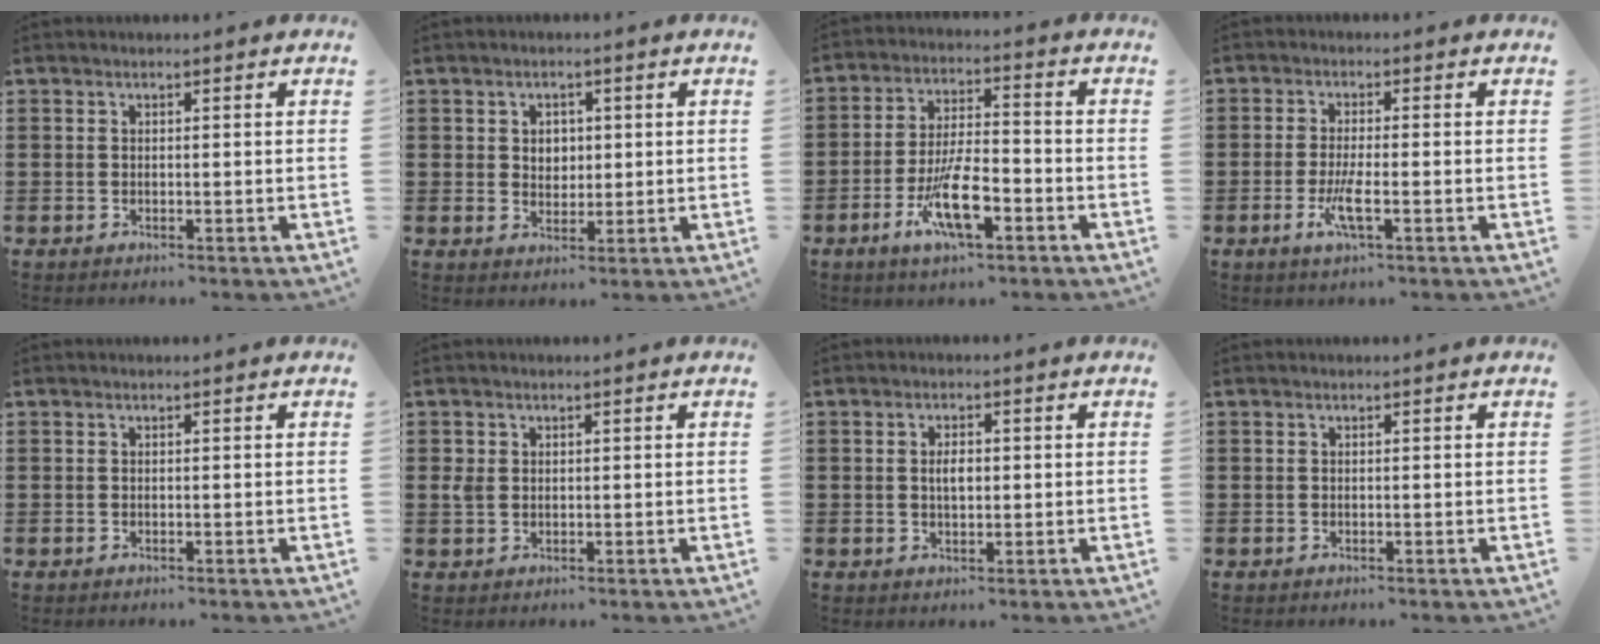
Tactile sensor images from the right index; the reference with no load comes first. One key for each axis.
{"total": 2.6, "fx": 0.7, "fy": 2.2, "fz": 1.2, "tx": -0.024, "ty": 0.007, "tz": 0.008}
{"total": 9.6, "fx": -4.2, "fy": 3.1, "fz": 8.0, "tx": -0.166, "ty": -0.006, "tz": -0.077}
{"total": 4.5, "fx": -1.7, "fy": 0.6, "fz": 4.1, "tx": -0.095, "ty": -0.018, "tz": -0.036}
{"total": 0.0}
{"total": 1.7, "fx": 0.3, "fy": 1.4, "fz": 0.9, "tx": -0.020, "ty": 0.007, "tz": 0.006}
{"total": 2.7, "fx": 0.2, "fy": 1.2, "fz": 2.3, "tx": -0.039, "ty": 0.002, "tz": 0.000}
{"total": 0.0}